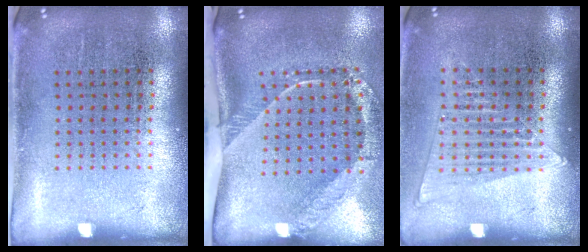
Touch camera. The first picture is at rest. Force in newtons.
{"total": 2.6, "press": 1.7, "slide": 1.9}
{"total": 1.3, "press": 1.2, "slide": 0.5}